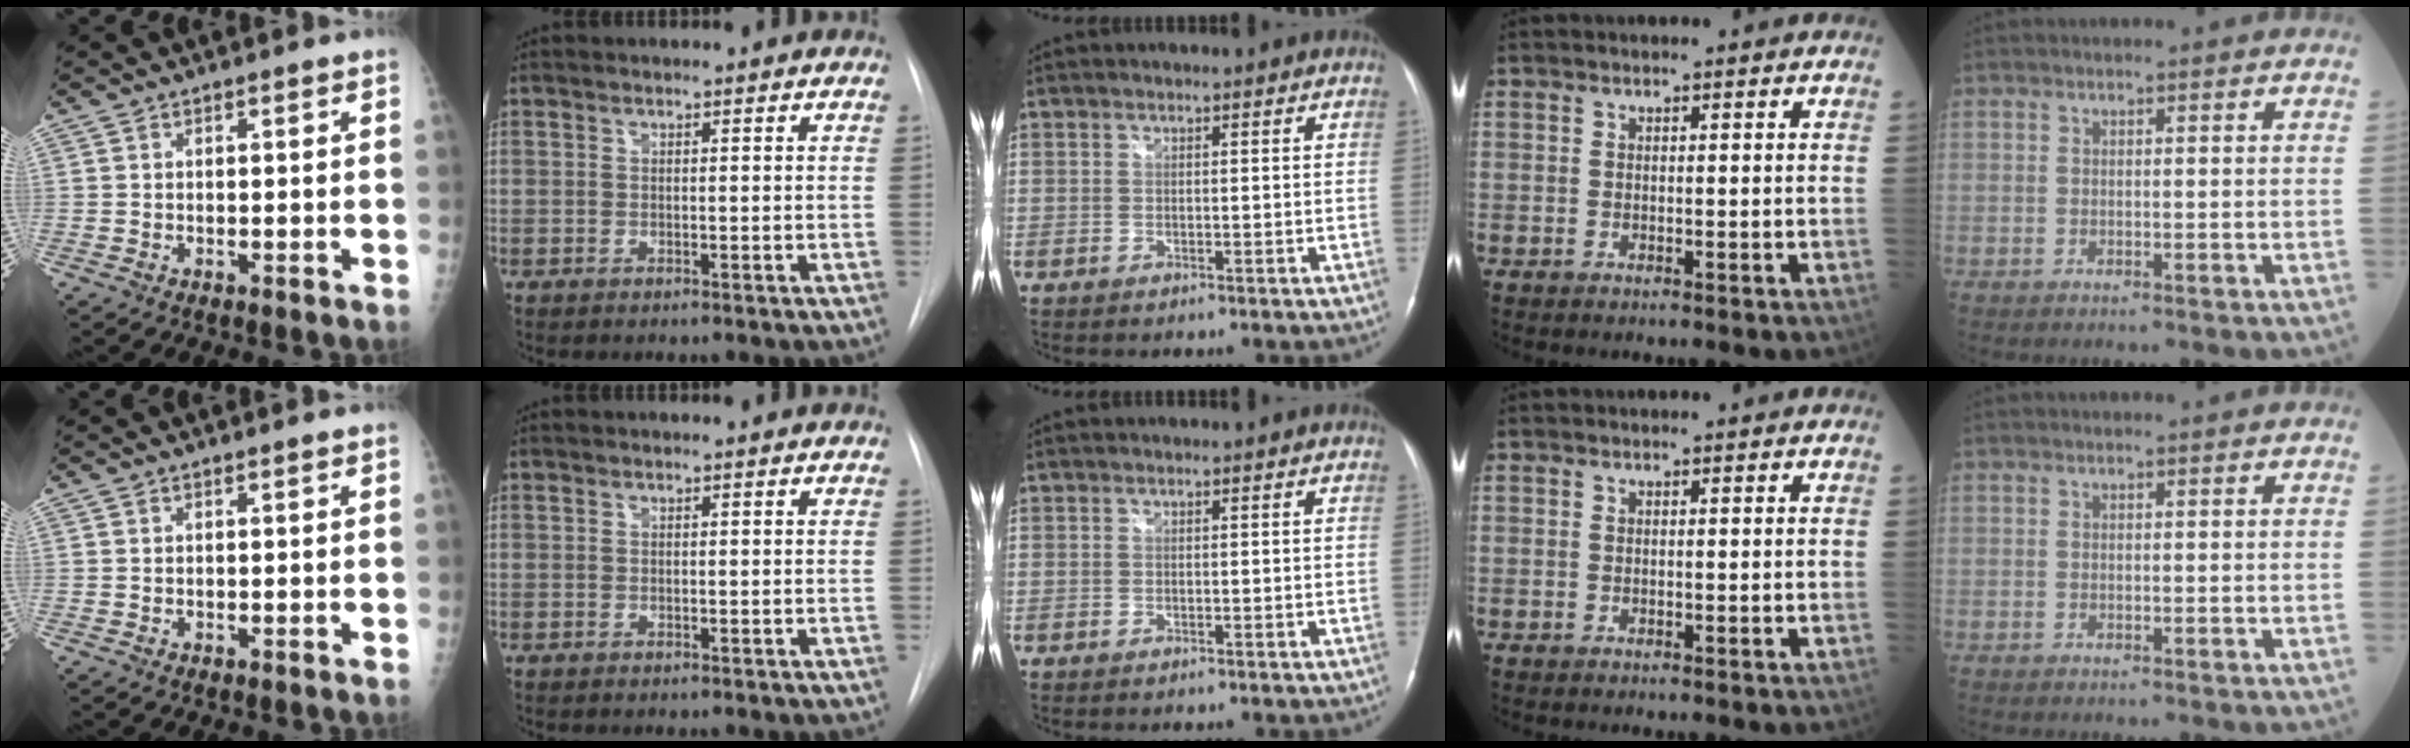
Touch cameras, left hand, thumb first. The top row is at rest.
{}